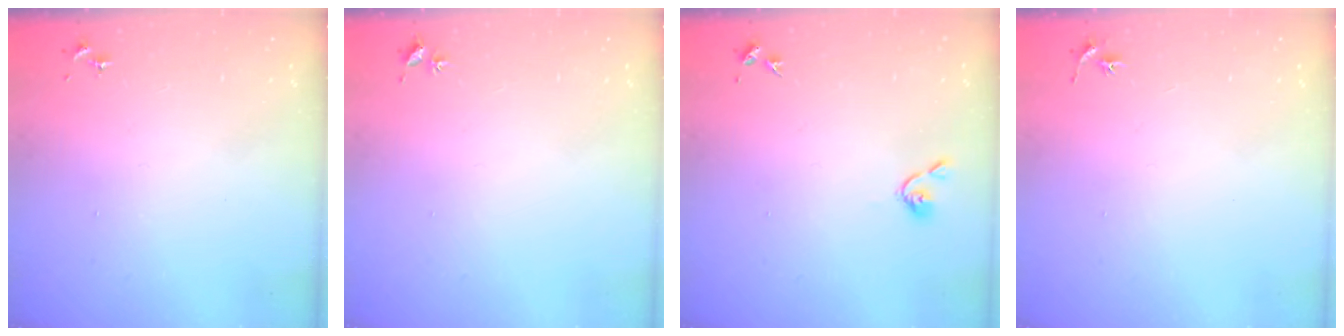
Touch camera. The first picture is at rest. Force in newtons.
{"total": 2.0, "press": 2.0, "slide": 0.3}
{"total": 3.7, "press": 3.6, "slide": 0.6}
{"total": 3.0, "press": 3.0, "slide": 0.3}